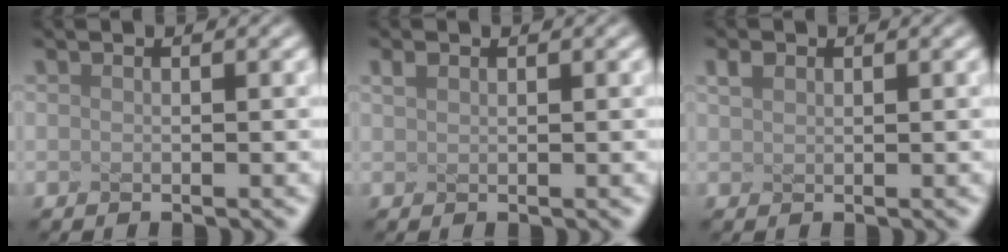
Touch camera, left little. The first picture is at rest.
{"total": 0.7, "force": [0.5, 0.4, 0.4], "torque": [-0.011, 0.003, 0.013]}
{"total": 1.0, "force": [0.7, 0.6, 0.5], "torque": [-0.011, 0.004, 0.016]}